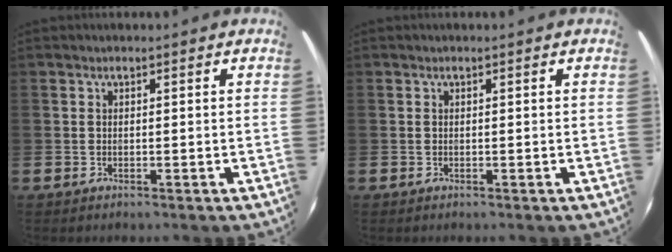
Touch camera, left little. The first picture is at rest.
{"total": 0.0}